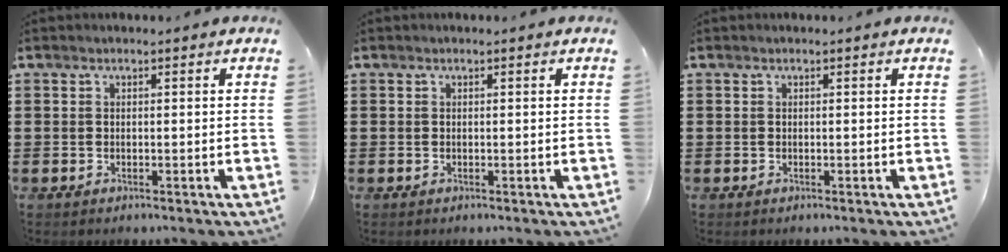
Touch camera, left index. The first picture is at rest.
{"total": 0.0}
{"total": 0.0}